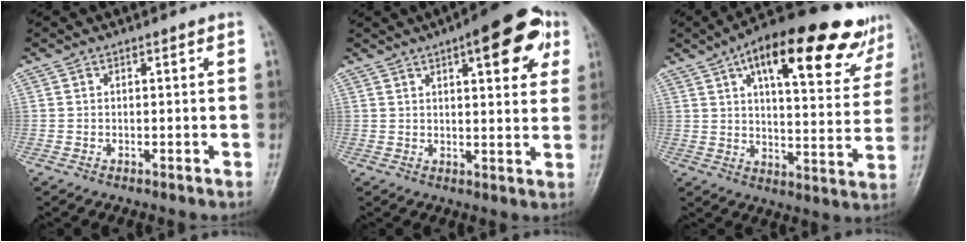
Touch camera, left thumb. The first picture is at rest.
{"total": 13.4, "force": [6.1, 4.7, 11.0], "torque": [-0.109, -0.003, 0.071]}
{"total": 23.9, "force": [13.8, 8.6, 17.5], "torque": [-0.218, -0.016, 0.196]}